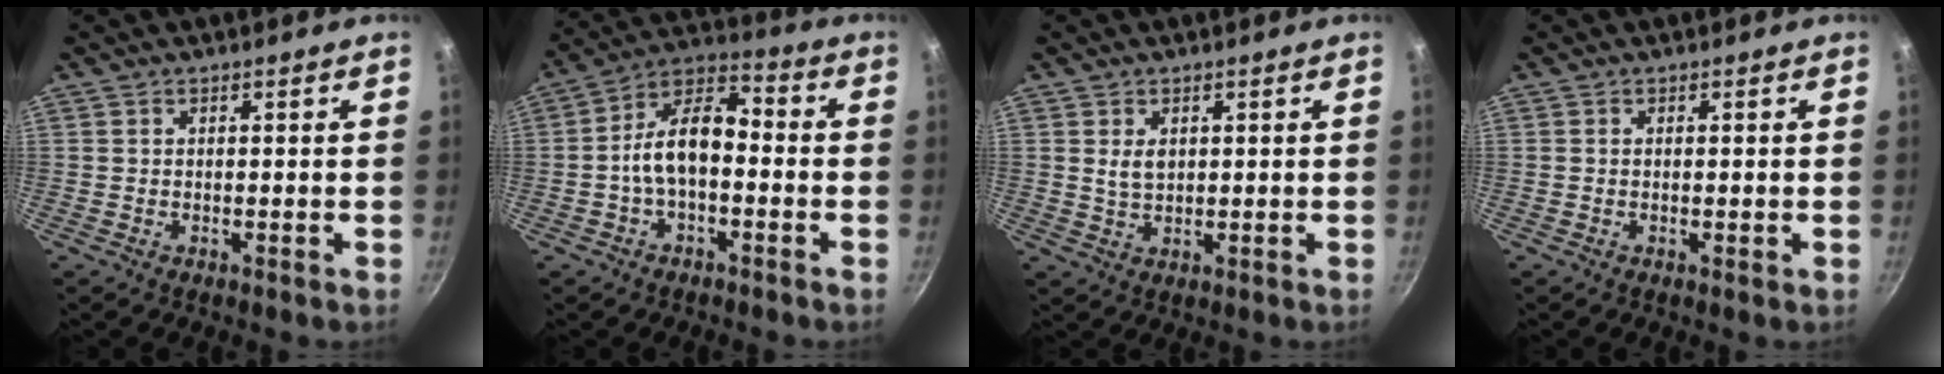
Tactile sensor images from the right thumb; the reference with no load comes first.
{"total": 11.3, "force": [-1.9, 6.4, 9.2], "torque": [-0.144, 0.052, -0.048]}
{"total": 3.2, "force": [0.9, 2.0, 2.3], "torque": [-0.037, -0.006, 0.020]}
{"total": 0.6, "force": [-0.1, 0.1, 0.6], "torque": [-0.009, -0.001, -0.002]}